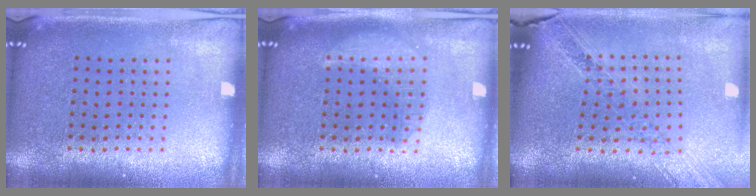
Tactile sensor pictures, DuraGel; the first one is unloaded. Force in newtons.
{"total": 2.3, "press": 2.3, "slide": 0.3}
{"total": 1.1, "press": 1.1, "slide": 0.2}